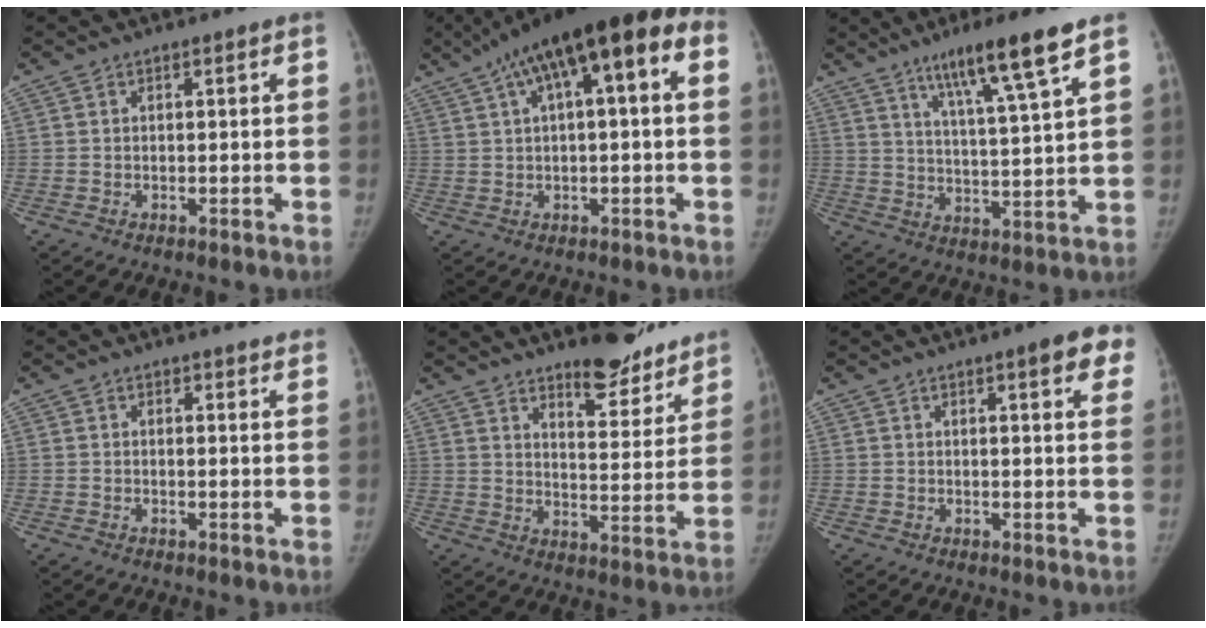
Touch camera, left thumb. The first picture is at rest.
{"total": 18.5, "force": [6.5, 5.7, 16.3], "torque": [-0.255, 0.051, 0.097]}
{"total": 12.7, "force": [7.9, 0.5, 10.0], "torque": [-0.167, -0.037, 0.132]}
{"total": 7.0, "force": [6.2, 1.6, 2.8], "torque": [-0.010, -0.020, 0.065]}
{"total": 14.1, "force": [11.5, 4.6, 6.7], "torque": [-0.045, -0.090, 0.165]}
{"total": 7.9, "force": [4.6, 1.8, 6.1], "torque": [-0.049, -0.012, 0.052]}